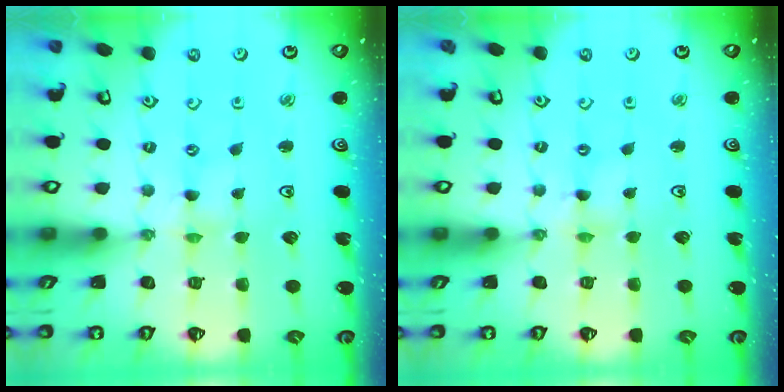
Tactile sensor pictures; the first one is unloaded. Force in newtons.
{"total": 1.3, "press": 1.3, "slide": 0.2}